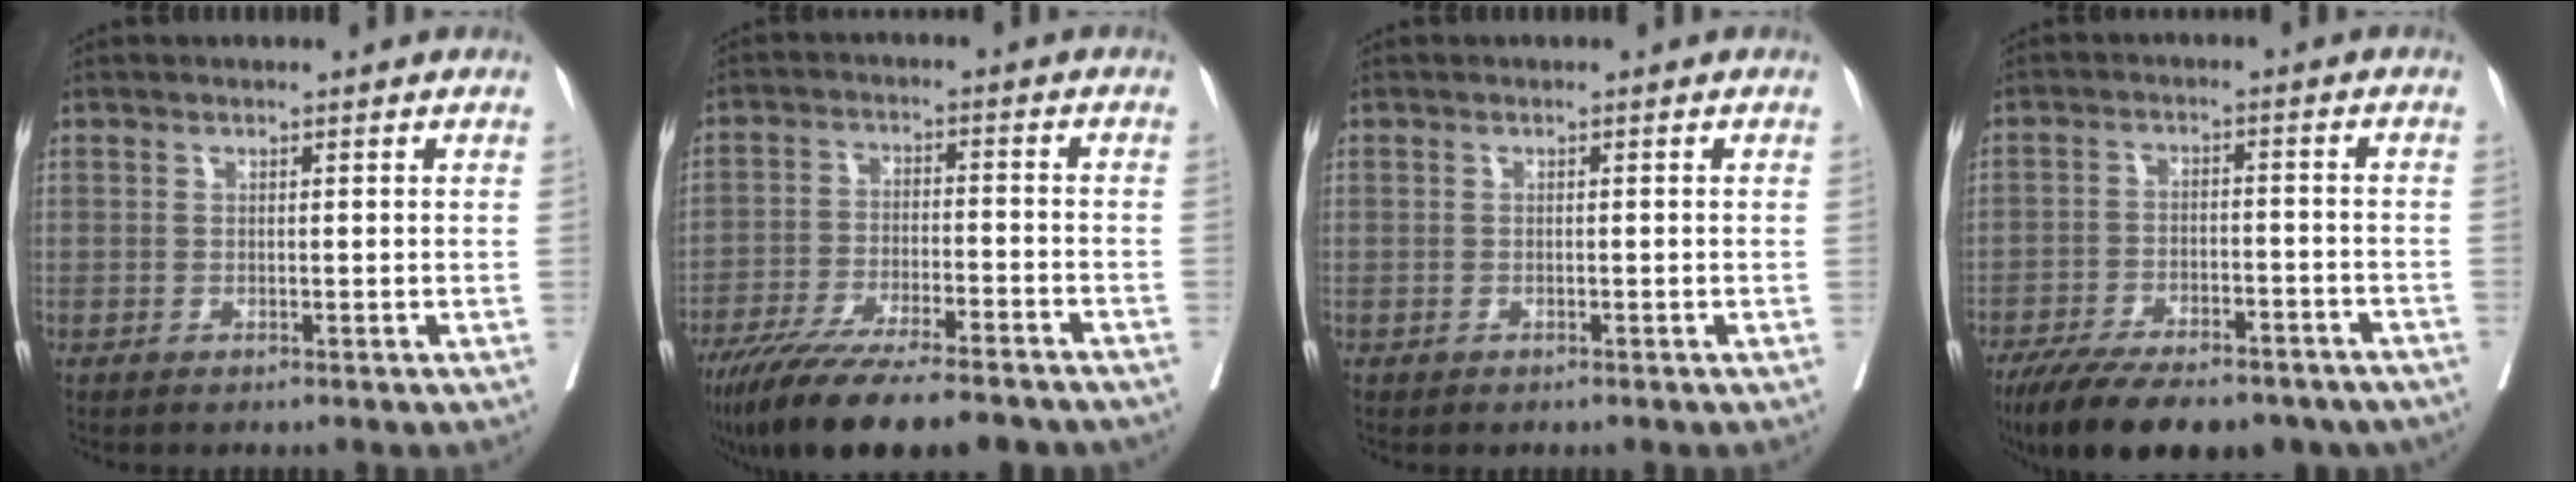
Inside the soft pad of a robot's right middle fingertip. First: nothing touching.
{"total": 19.1, "force": [-15.5, 3.1, 10.6], "torque": [-0.158, -0.029, -0.242]}
{"total": 0.0}
{"total": 20.8, "force": [-16.1, 7.2, 10.9], "torque": [-0.179, -0.012, -0.227]}